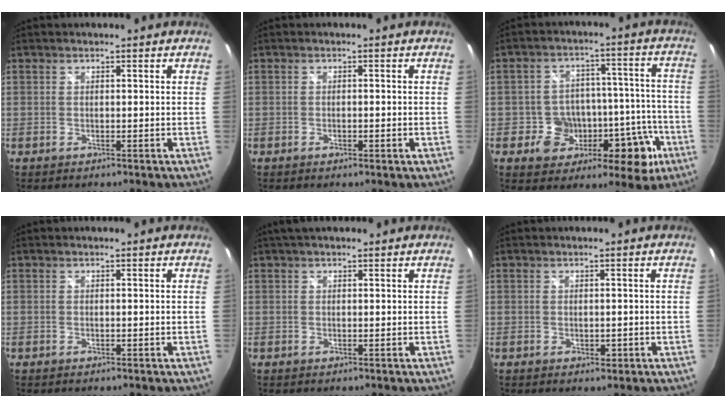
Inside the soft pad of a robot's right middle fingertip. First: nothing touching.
{"total": 1.3, "force": [-0.6, 0.3, 1.0], "torque": [-0.016, -0.001, -0.012]}
{"total": 14.6, "force": [-6.3, 10.7, 7.7], "torque": [-0.116, 0.032, -0.073]}
{"total": 0.0}
{"total": 3.9, "force": [2.8, 1.5, 2.2], "torque": [-0.033, 0.015, 0.039]}
{"total": 1.2, "force": [-0.3, 0.9, 0.7], "torque": [-0.007, -0.003, -0.004]}